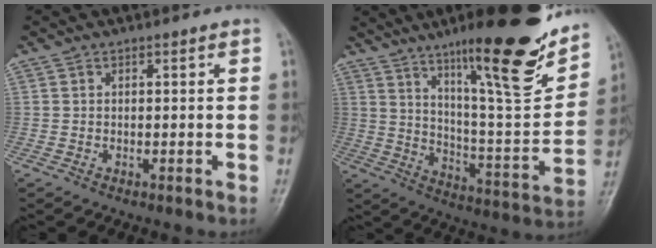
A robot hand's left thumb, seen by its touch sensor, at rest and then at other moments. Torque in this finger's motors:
{"motor_torque": [2.91, 2.10, 1.35, -1.42, 0.46]}